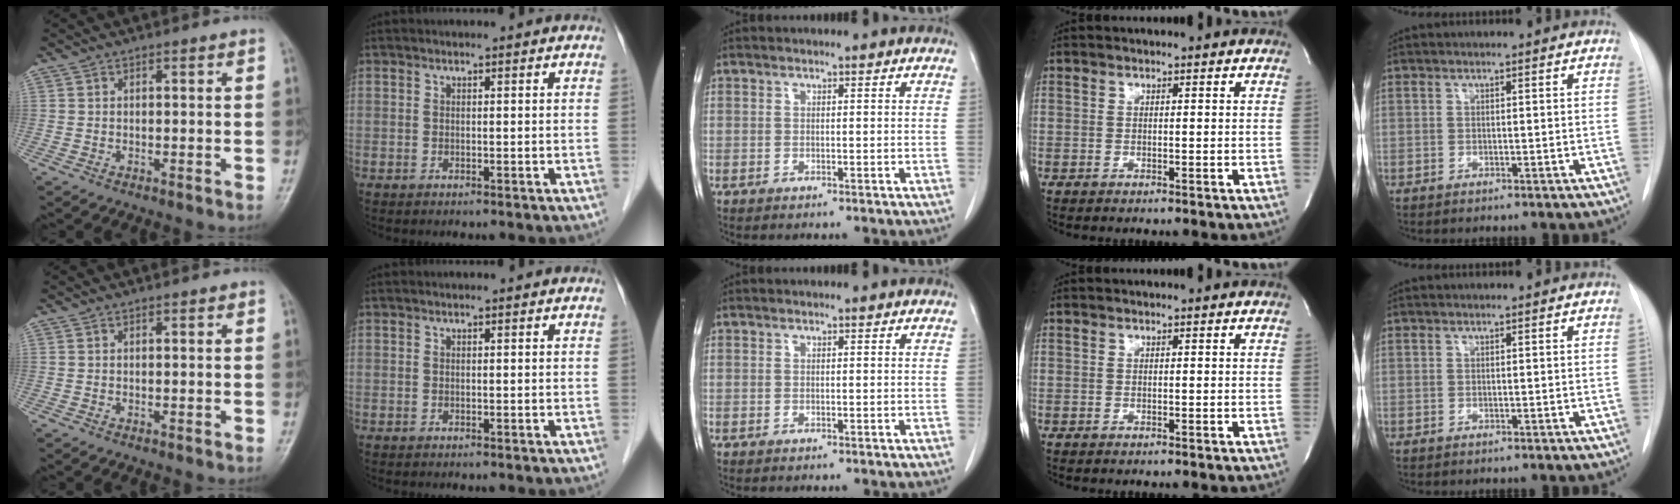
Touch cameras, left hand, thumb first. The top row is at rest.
{}